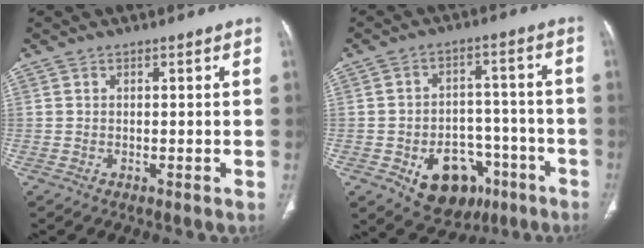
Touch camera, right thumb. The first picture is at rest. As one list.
[{"total": 13.6, "force": [-6.2, 9.7, 7.3], "torque": [-0.067, 0.043, -0.077]}]